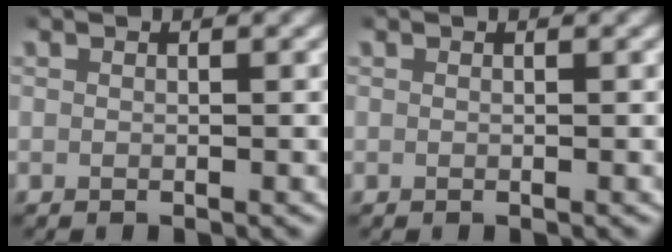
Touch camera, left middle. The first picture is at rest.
{"total": 0.0}